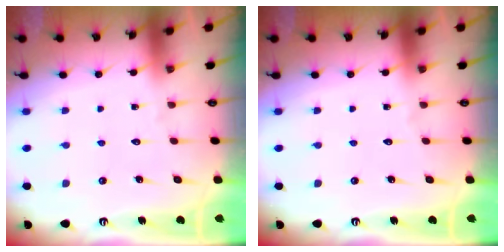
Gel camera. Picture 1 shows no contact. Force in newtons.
{"total": 0.0}